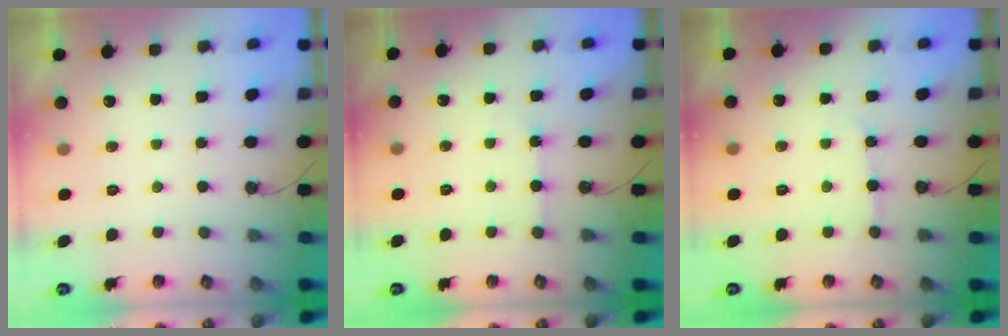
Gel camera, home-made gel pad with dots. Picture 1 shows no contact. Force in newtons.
{"total": 2.0, "press": 1.9, "slide": 0.3}
{"total": 4.1, "press": 4.0, "slide": 0.3}